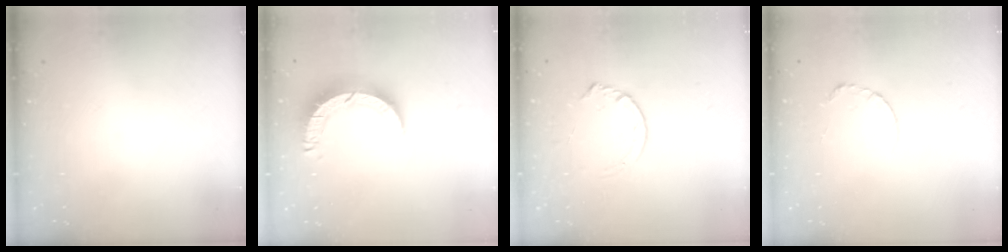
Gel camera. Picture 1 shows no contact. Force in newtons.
{"total": 9.3, "press": 9.2, "slide": 0.9}
{"total": 3.7, "press": 3.7, "slide": 0.5}
{"total": 3.4, "press": 3.4, "slide": 0.4}